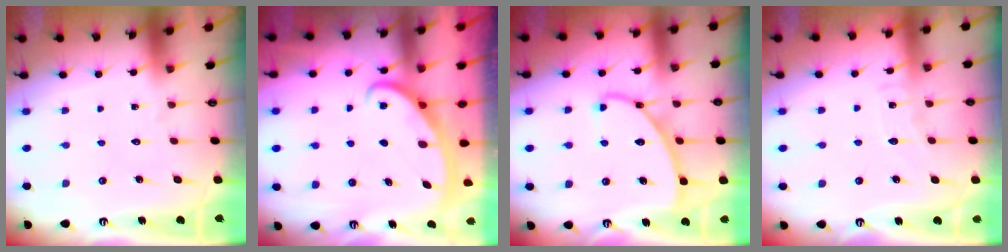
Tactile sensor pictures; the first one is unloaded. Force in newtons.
{"total": 2.6, "press": 2.6, "slide": 0.4}
{"total": 8.3, "press": 8.3, "slide": 0.2}
{"total": 5.6, "press": 5.6, "slide": 0.5}